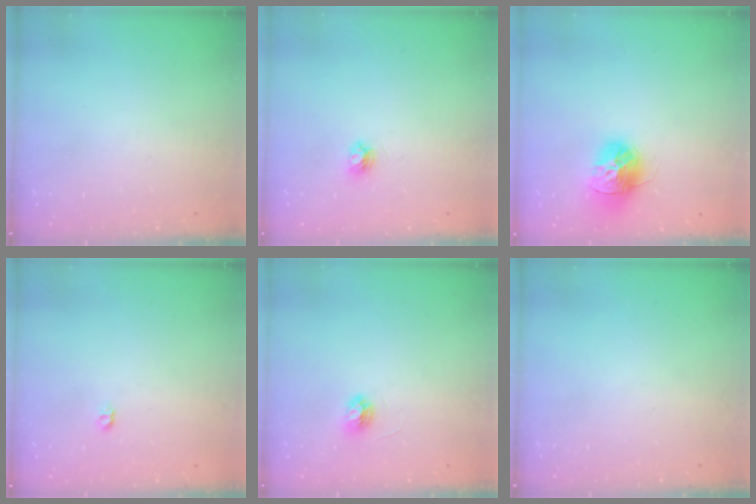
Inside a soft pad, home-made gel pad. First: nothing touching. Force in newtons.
{"total": 3.4, "press": 3.4, "slide": 0.4}
{"total": 14.9, "press": 14.8, "slide": 1.3}
{"total": 3.7, "press": 3.7, "slide": 0.4}
{"total": 4.0, "press": 4.0, "slide": 0.3}
{"total": 0.0}